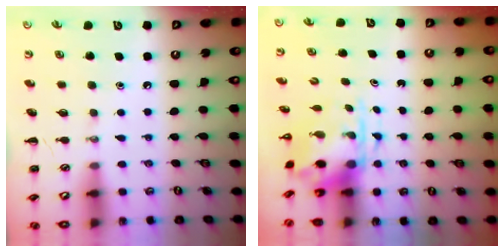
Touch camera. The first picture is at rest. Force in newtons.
{"total": 3.8, "press": 3.7, "slide": 0.9}